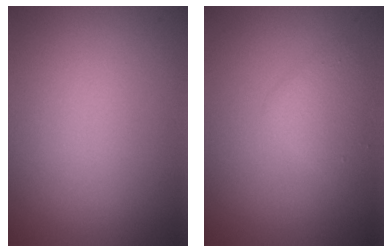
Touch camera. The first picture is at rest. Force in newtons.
{"total": 1.8, "press": 1.8, "slide": 0.1}